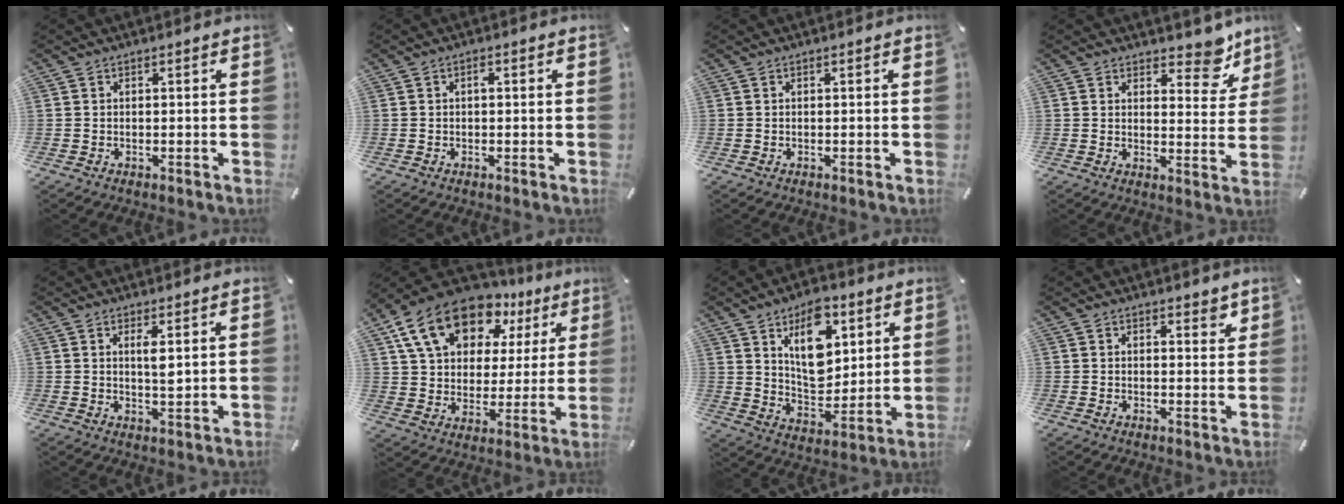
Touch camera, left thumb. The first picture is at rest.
{"total": 1.0, "force": [0.0, 0.4, 1.0], "torque": [-0.019, 0.005, -0.002]}
{"total": 0.0}
{"total": 8.5, "force": [6.5, 4.2, 3.5], "torque": [-0.018, -0.050, 0.110]}
{"total": 4.0, "force": [1.5, 1.1, 3.5], "torque": [-0.058, -0.004, 0.022]}
{"total": 18.0, "force": [10.9, 11.1, 9.1], "torque": [-0.174, -0.045, 0.199]}
{"total": 15.1, "force": [7.2, 9.4, 9.2], "torque": [-0.127, -0.031, 0.129]}
{"total": 2.6, "force": [2.0, 1.4, 0.8], "torque": [-0.003, -0.008, 0.033]}